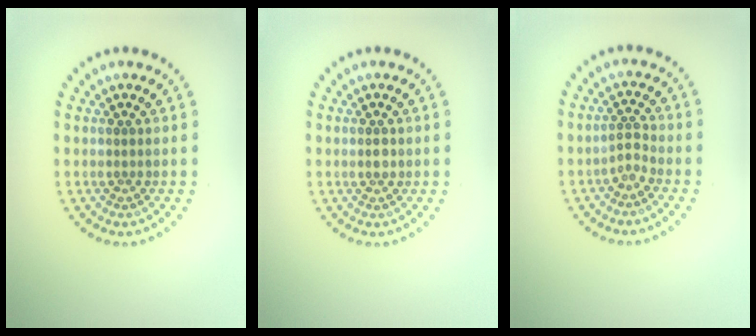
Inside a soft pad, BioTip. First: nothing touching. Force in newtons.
{"total": 0.8, "press": 0.7, "slide": 0.3}
{"total": 1.5, "press": 1.0, "slide": 1.1}